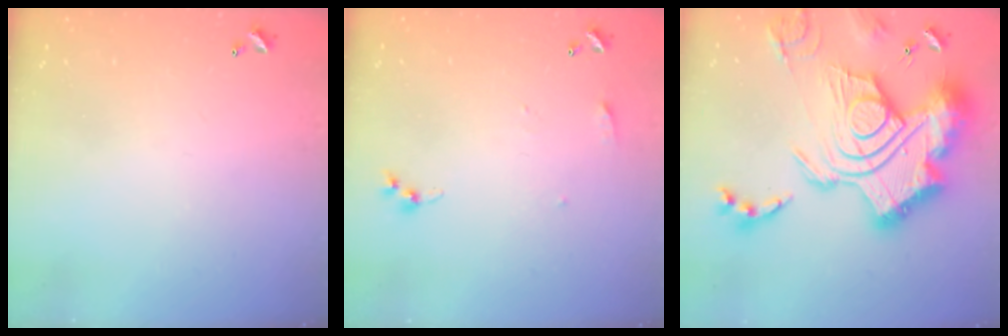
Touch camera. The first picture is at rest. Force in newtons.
{"total": 3.8, "press": 3.8, "slide": 0.5}
{"total": 3.9, "press": 3.0, "slide": 2.5}